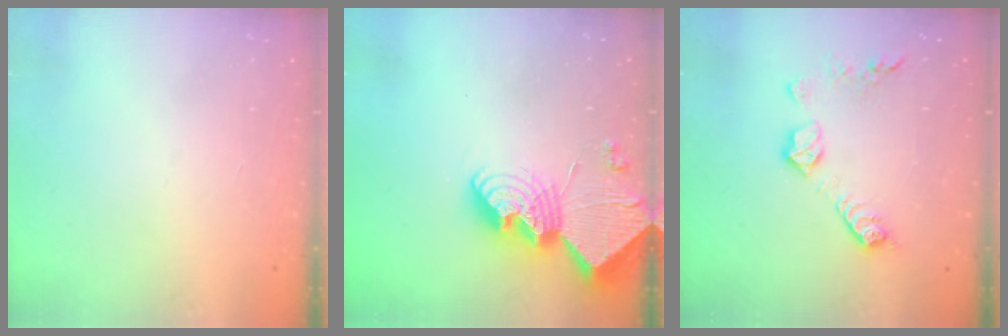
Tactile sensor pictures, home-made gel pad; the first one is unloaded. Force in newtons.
{"total": 13.3, "press": 13.3, "slide": 1.2}
{"total": 10.2, "press": 10.2, "slide": 0.2}